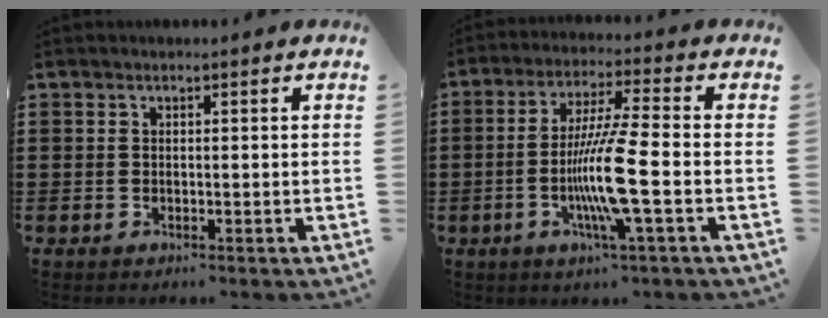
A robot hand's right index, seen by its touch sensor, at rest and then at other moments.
{"total": 10.1, "force": [-2.7, 0.2, 9.8], "torque": [-0.199, -0.019, -0.059]}